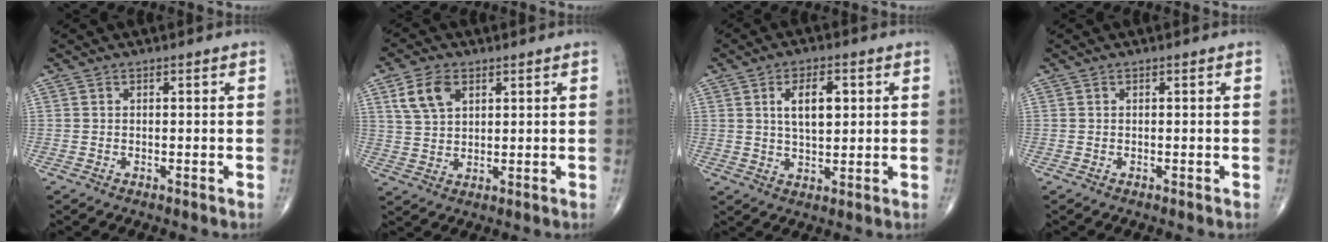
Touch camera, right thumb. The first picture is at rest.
{"total": 6.9, "force": [3.1, 4.3, 4.5], "torque": [-0.078, -0.006, 0.064]}
{"total": 7.4, "force": [2.0, 3.7, 6.1], "torque": [-0.093, -0.005, 0.039]}
{"total": 0.0}